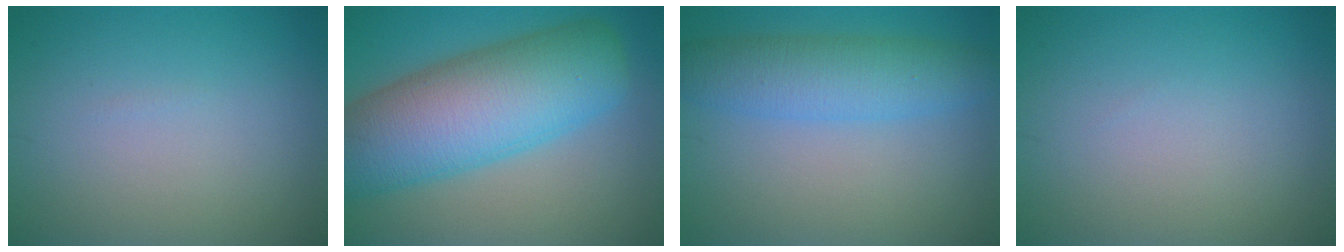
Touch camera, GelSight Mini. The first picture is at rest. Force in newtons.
{"total": 11.8, "press": 11.8, "slide": 0.3}
{"total": 5.3, "press": 5.3, "slide": 0.3}
{"total": 0.0}